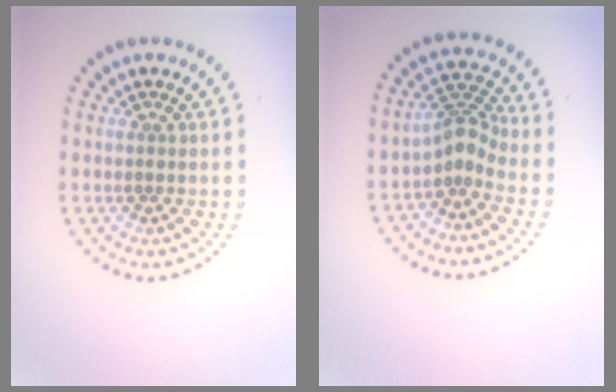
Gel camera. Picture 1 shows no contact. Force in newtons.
{"total": 2.7, "press": 1.9, "slide": 2.0}